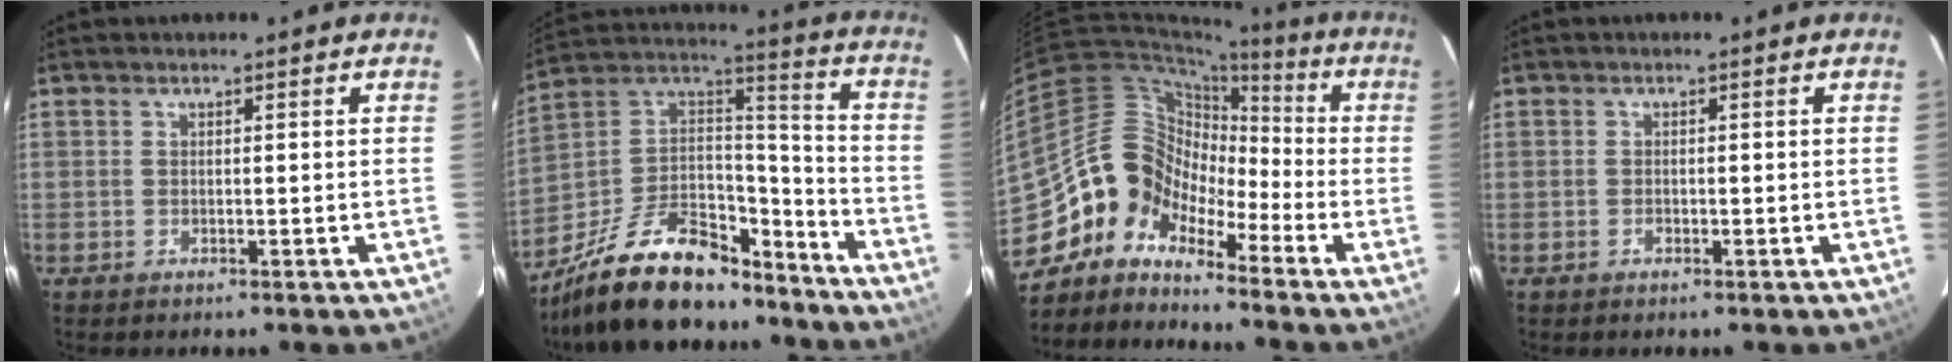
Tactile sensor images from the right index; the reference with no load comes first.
{"total": 25.2, "force": [-18.9, 10.5, 13.0], "torque": [-0.260, 0.019, -0.298]}
{"total": 9.2, "force": [-6.9, 5.9, 1.4], "torque": [-0.022, 0.042, -0.159]}
{"total": 0.8, "force": [-0.4, 0.6, 0.3], "torque": [-0.004, 0.002, -0.007]}